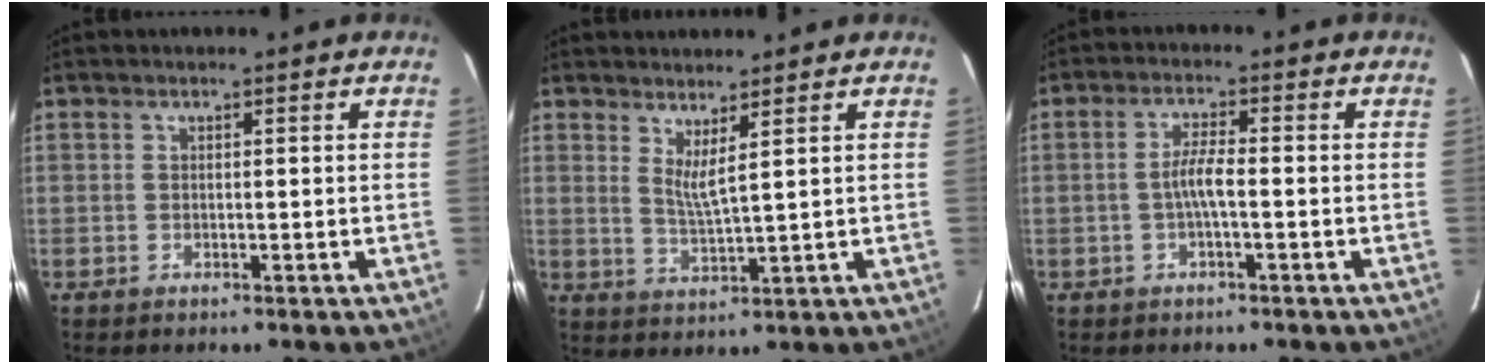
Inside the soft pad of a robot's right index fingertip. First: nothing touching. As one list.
[{"total": 3.8, "force": [2.4, -0.3, 2.9], "torque": [-0.055, -0.013, 0.040]}, {"total": 3.6, "force": [-1.0, 0.3, 3.4], "torque": [-0.070, 0.006, -0.018]}]